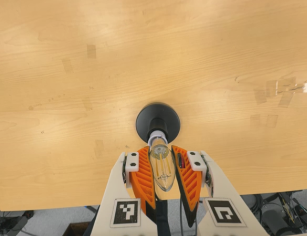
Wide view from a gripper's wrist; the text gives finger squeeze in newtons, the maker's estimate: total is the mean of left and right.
{"total": 20.4, "left": 22.2, "right": 18.6}